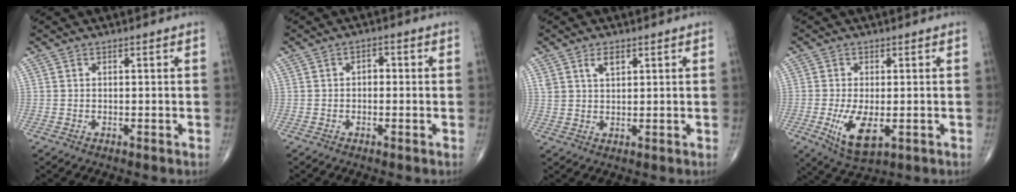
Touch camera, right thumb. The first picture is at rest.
{"total": 2.1, "force": [0.0, 1.5, 1.6], "torque": [-0.015, 0.009, -0.006]}
{"total": 3.4, "force": [1.9, 1.7, 2.2], "torque": [-0.034, -0.009, 0.037]}
{"total": 7.8, "force": [-1.9, 3.5, 6.7], "torque": [-0.125, -0.018, -0.025]}